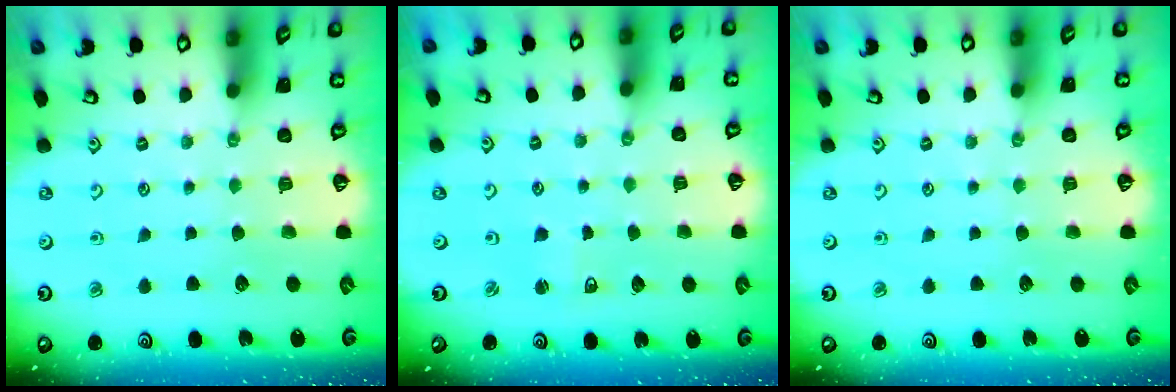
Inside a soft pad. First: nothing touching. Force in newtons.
{"total": 2.4, "press": 2.4, "slide": 0.3}
{"total": 0.0}